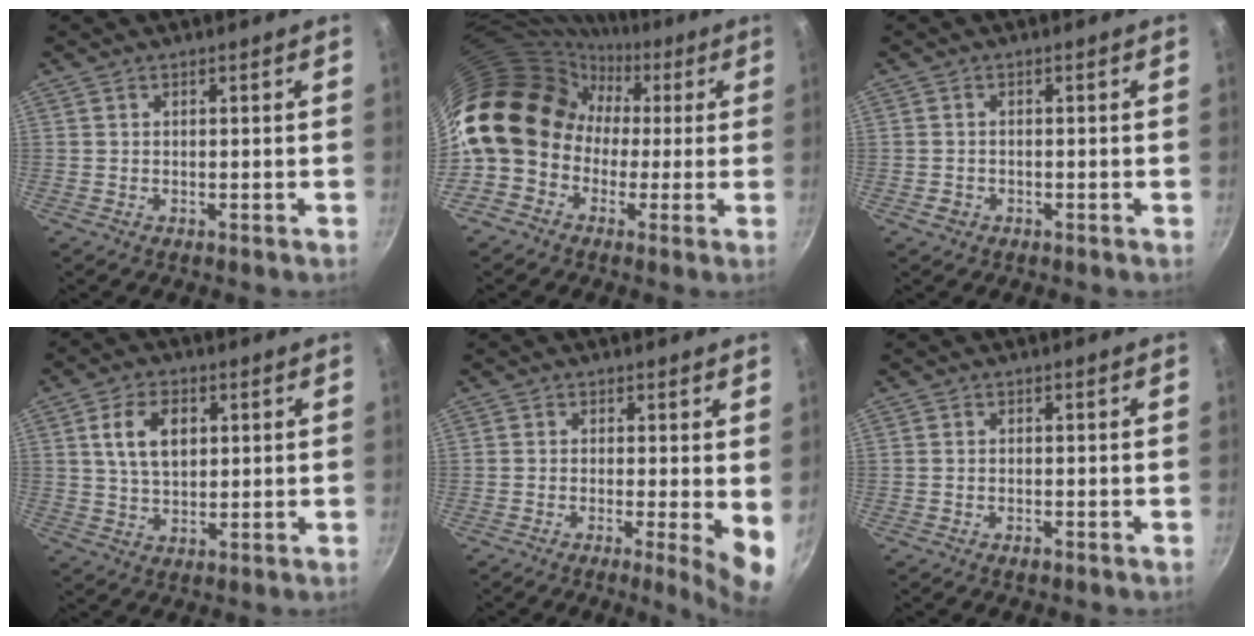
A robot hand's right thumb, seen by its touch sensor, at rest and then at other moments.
{"total": 17.4, "force": [-1.1, 15.1, 8.6], "torque": [-0.104, 0.058, -0.032]}
{"total": 1.5, "force": [-0.8, 1.2, 0.6], "torque": [-0.013, 0.007, -0.011]}
{"total": 8.4, "force": [2.2, 5.3, 6.1], "torque": [-0.095, 0.000, 0.040]}
{"total": 6.4, "force": [-0.6, 1.2, 6.3], "torque": [-0.083, -0.011, -0.008]}
{"total": 1.2, "force": [-0.7, 0.6, 0.7], "torque": [-0.016, 0.003, -0.014]}